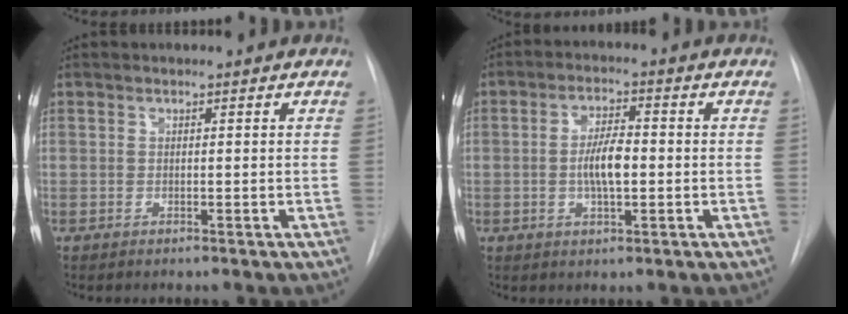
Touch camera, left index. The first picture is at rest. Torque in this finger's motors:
{"motor_torque": [1.18, 0.13, 0.23, 0.09]}